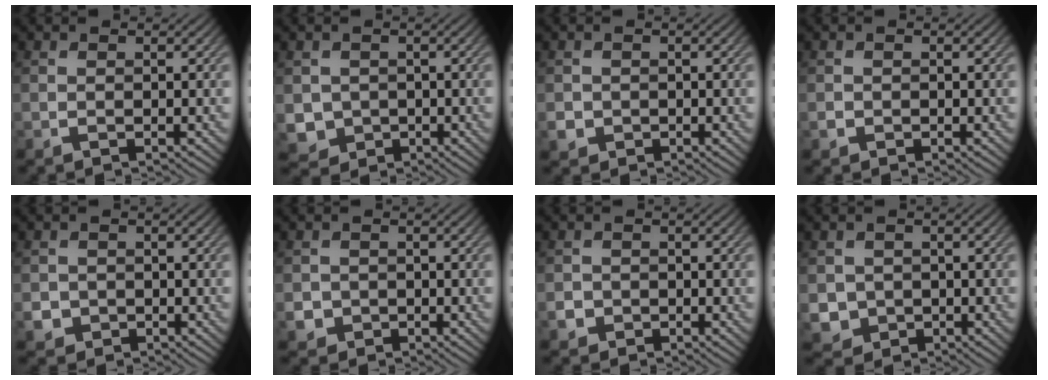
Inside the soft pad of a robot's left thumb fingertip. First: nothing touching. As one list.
[{"total": 3.3, "force": [-0.3, 3.2, 0.9], "torque": [-0.035, -0.016, -0.008]}, {"total": 1.8, "force": [-0.6, 1.7, 0.4], "torque": [-0.008, -0.008, -0.013]}, {"total": 0.7, "force": [-0.3, 0.6, 0.1], "torque": [-0.003, -0.004, -0.008]}, {"total": 2.4, "force": [-0.7, 2.2, 0.5], "torque": [-0.012, -0.009, -0.013]}, {"total": 2.3, "force": [-0.7, 2.1, 0.5], "torque": [-0.010, -0.009, -0.012]}, {"total": 1.7, "force": [-0.7, 1.6, 0.4], "torque": [-0.005, -0.005, -0.015]}, {"total": 3.2, "force": [-0.3, 3.1, 0.8], "torque": [-0.030, -0.015, -0.009]}]